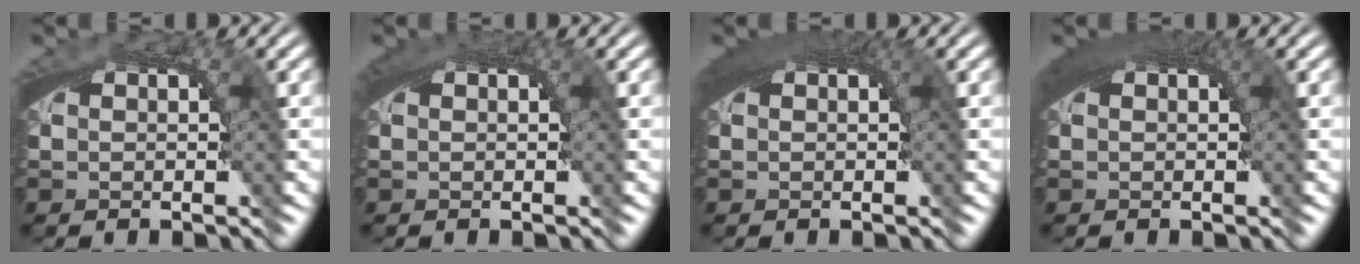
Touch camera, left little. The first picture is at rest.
{"total": 1.1, "force": [0.5, 0.0, 1.0], "torque": [-0.014, 0.004, 0.010]}
{"total": 2.7, "force": [1.0, 0.7, 2.4], "torque": [-0.029, 0.009, 0.014]}
{"total": 2.7, "force": [1.0, 0.7, 2.4], "torque": [-0.028, 0.010, 0.015]}